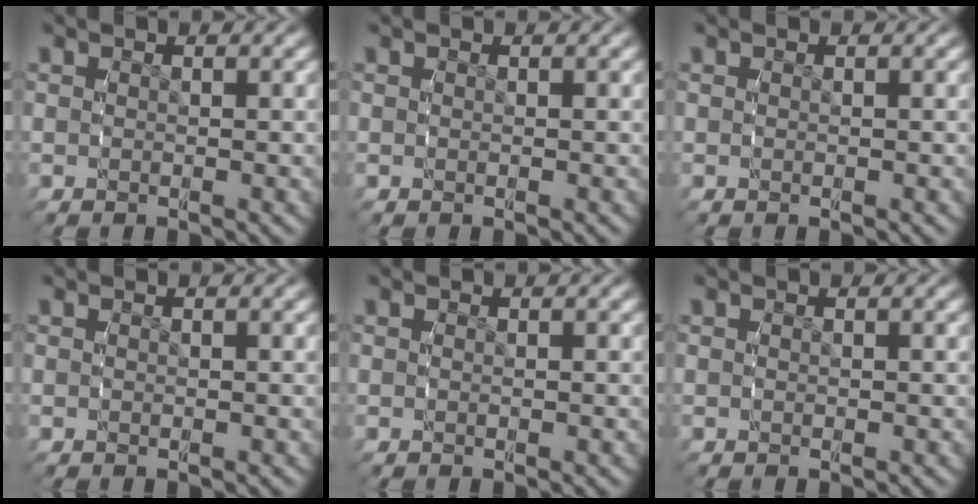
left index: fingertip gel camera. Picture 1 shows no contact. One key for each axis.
{"total": 0.0}
{"total": 0.0}
{"total": 0.0}
{"total": 0.0}
{"total": 0.0}